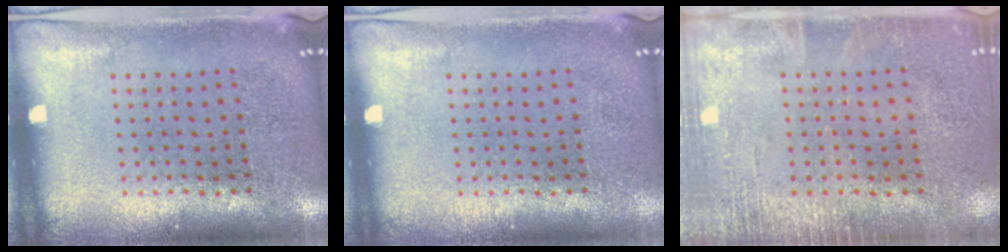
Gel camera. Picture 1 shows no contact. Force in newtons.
{"total": 0.0}
{"total": 2.2, "press": 2.2, "slide": 0.3}